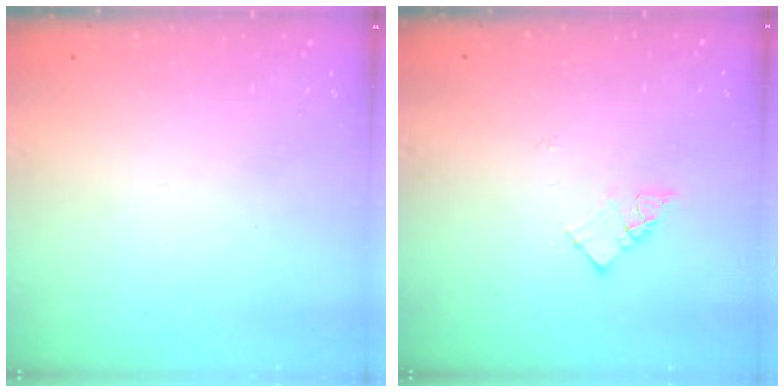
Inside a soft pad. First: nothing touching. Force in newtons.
{"total": 5.4, "press": 5.4, "slide": 0.1}